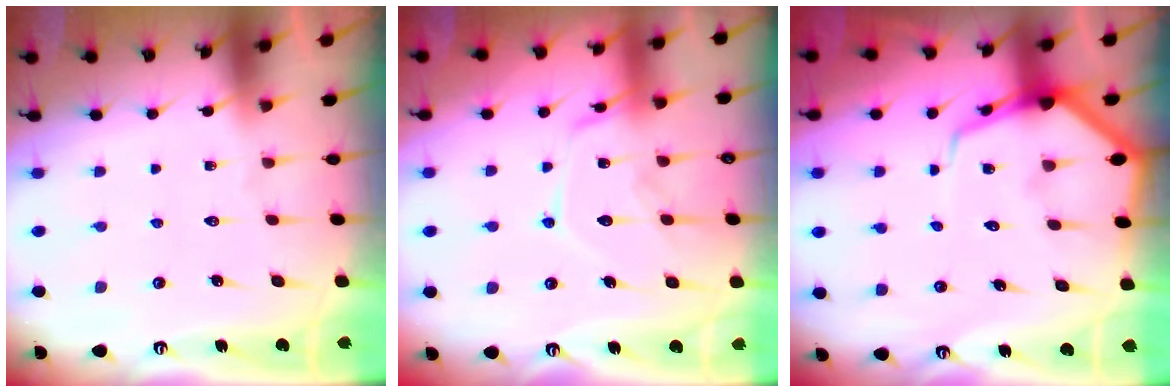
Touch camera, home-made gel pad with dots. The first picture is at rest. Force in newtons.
{"total": 13.8, "press": 13.8, "slide": 1.3}
{"total": 8.1, "press": 8.1, "slide": 0.9}